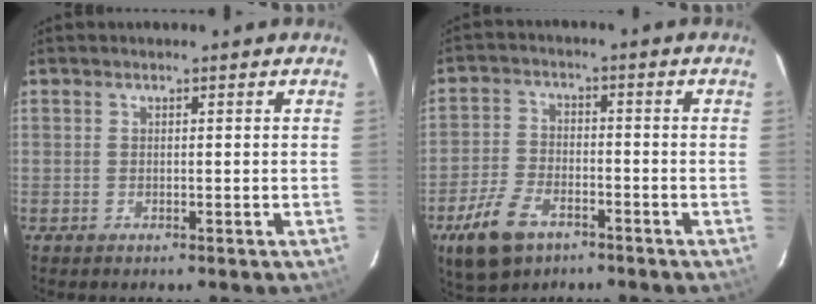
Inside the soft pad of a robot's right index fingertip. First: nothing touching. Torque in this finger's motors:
{"motor_torque": [0.39, -0.41, 0.38, 0.09]}